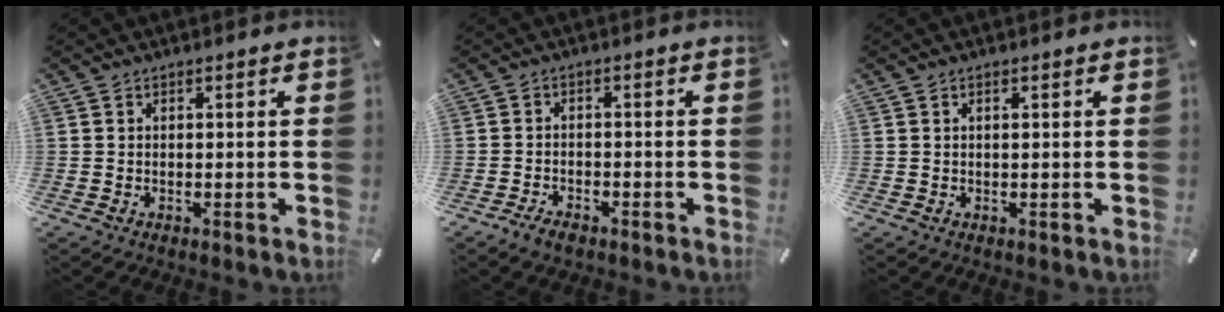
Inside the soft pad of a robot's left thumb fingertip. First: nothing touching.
{"total": 2.8, "force": [-2.3, 1.2, 1.2], "torque": [-0.029, 0.009, -0.045]}
{"total": 0.6, "force": [0.2, 0.1, 0.5], "torque": [-0.010, 0.000, 0.004]}